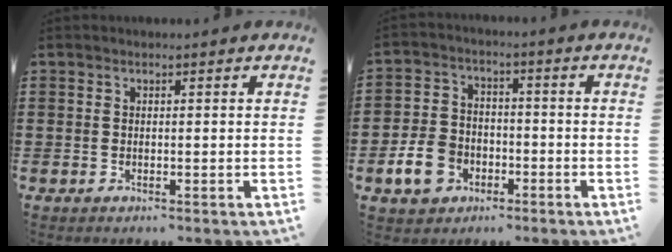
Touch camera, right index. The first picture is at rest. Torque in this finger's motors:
{"motor_torque": [0.84, 0.79, 0.51, 0.04]}